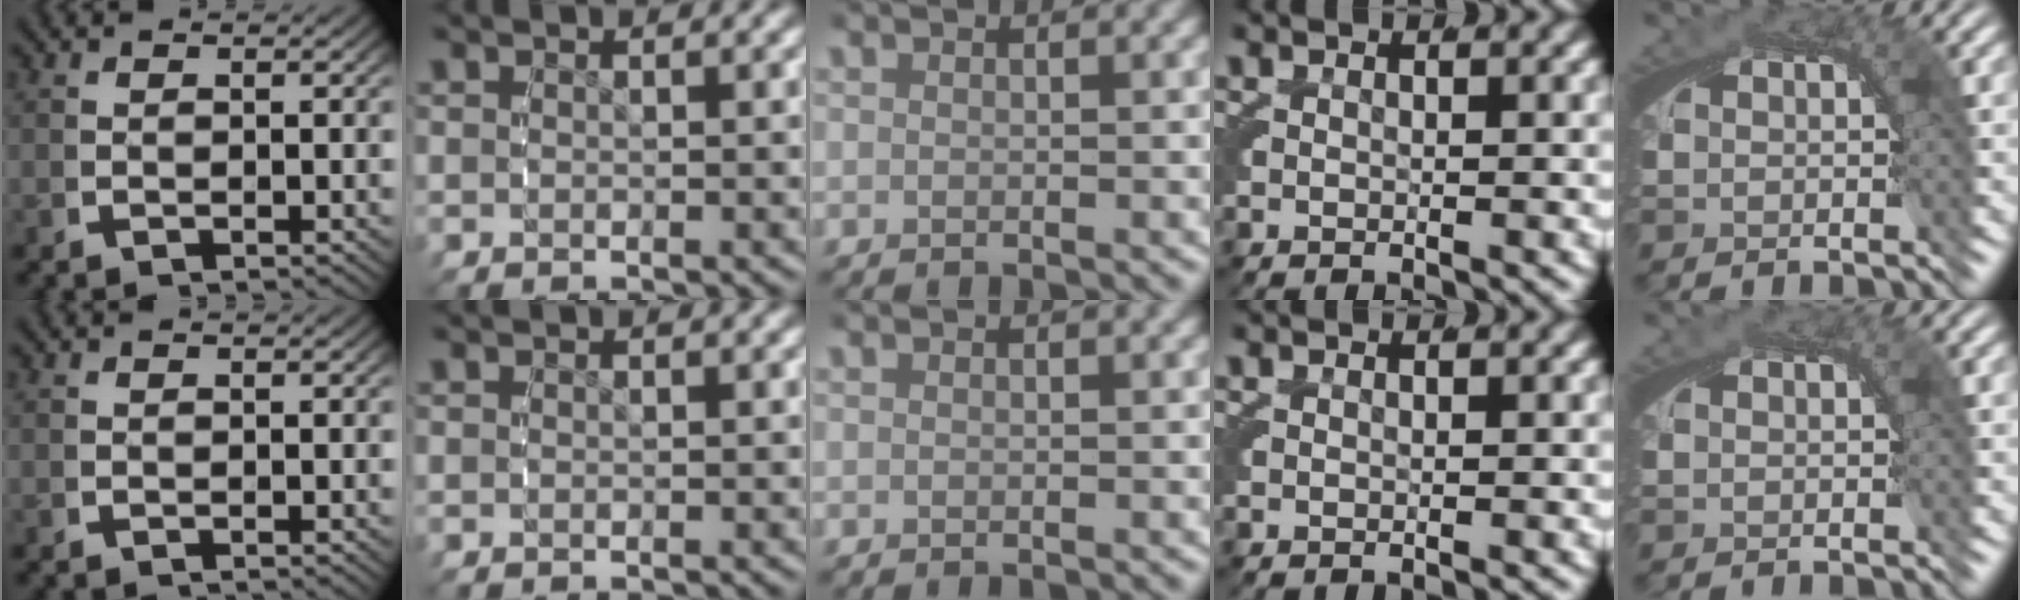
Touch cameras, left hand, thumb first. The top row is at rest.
{}